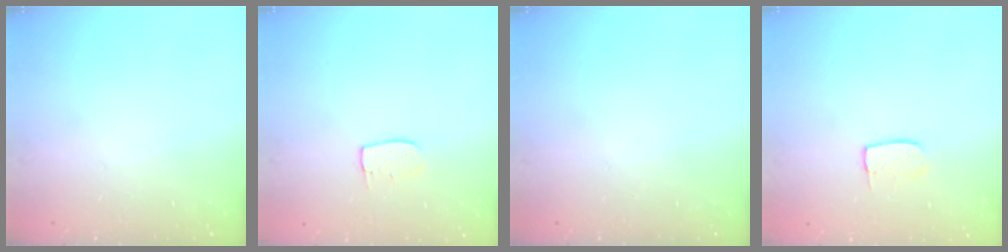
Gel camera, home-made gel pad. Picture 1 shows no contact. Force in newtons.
{"total": 6.0, "press": 6.0, "slide": 0.3}
{"total": 0.0}
{"total": 4.8, "press": 4.8, "slide": 0.3}